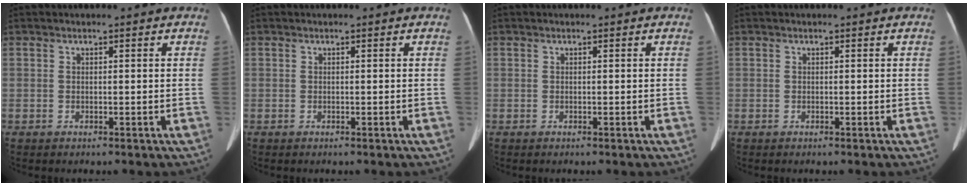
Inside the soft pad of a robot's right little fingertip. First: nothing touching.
{"total": 0.0}
{"total": 0.0}
{"total": 0.0}